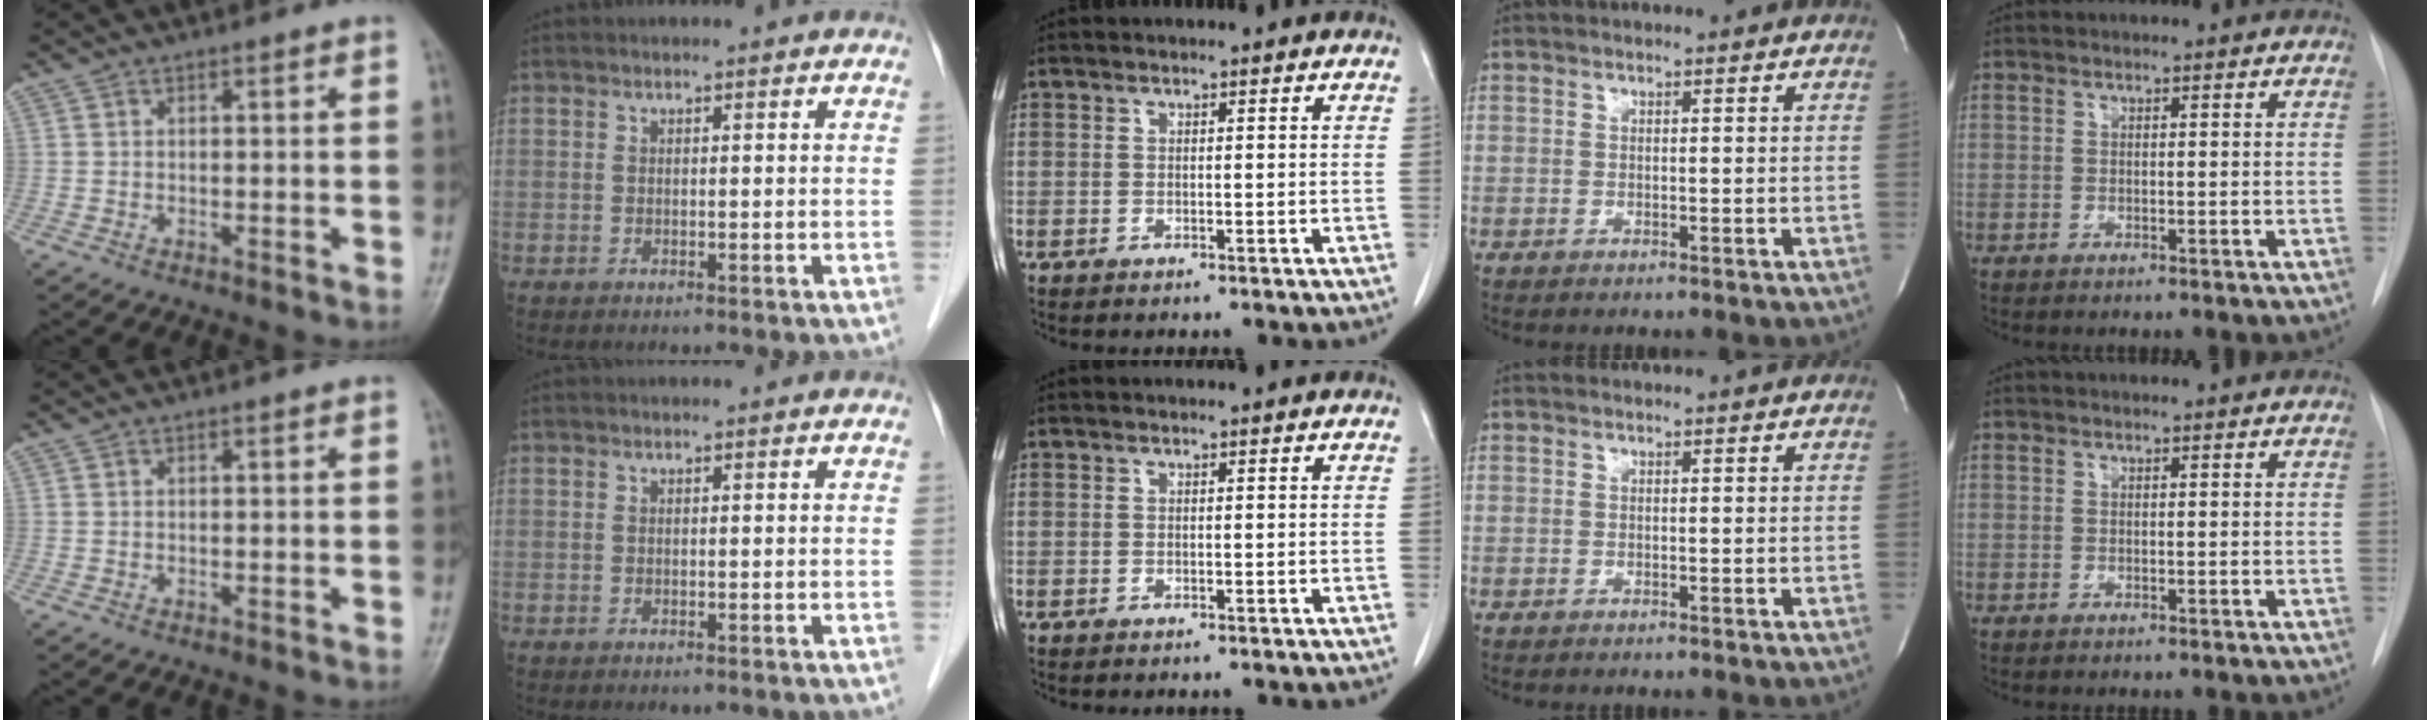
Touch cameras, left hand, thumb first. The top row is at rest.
{}